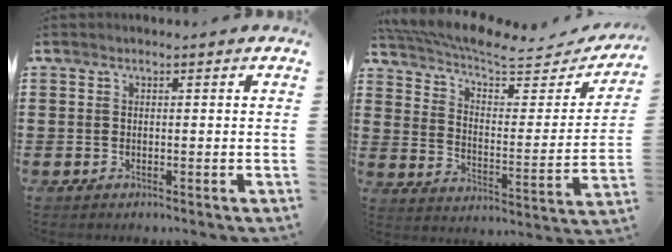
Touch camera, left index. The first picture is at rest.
{"total": 7.2, "force": [6.2, 1.3, 3.3], "torque": [-0.092, -0.044, 0.106]}